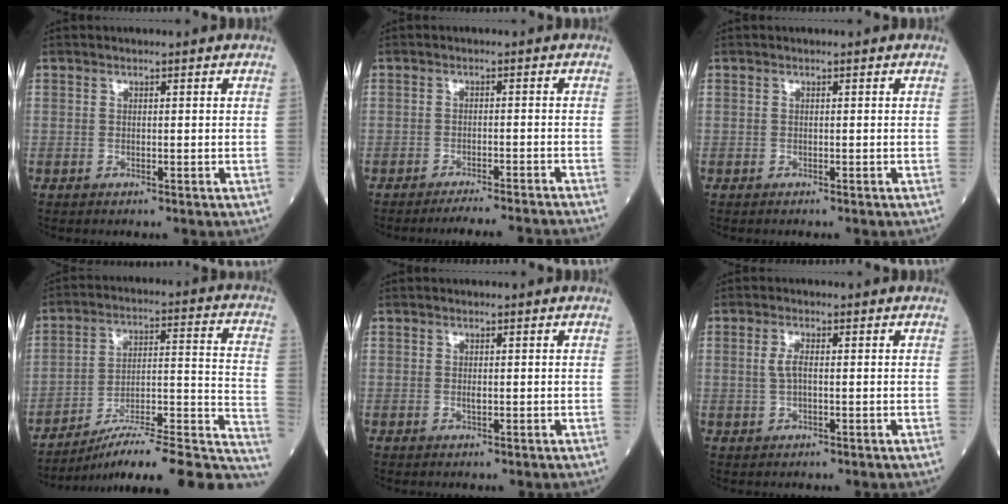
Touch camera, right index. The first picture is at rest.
{"total": 10.2, "force": [-9.6, -0.7, 3.3], "torque": [-0.024, -0.017, -0.125]}
{"total": 0.8, "force": [-0.7, 0.0, 0.3], "torque": [-0.003, -0.001, -0.011]}
{"total": 24.5, "force": [-20.7, 2.1, 12.9], "torque": [-0.108, 0.018, -0.299]}
{"total": 0.6, "force": [0.0, 0.2, 0.6], "torque": [-0.012, -0.001, -0.001]}
{"total": 2.0, "force": [0.1, 0.6, 1.9], "torque": [-0.042, 0.002, 0.002]}